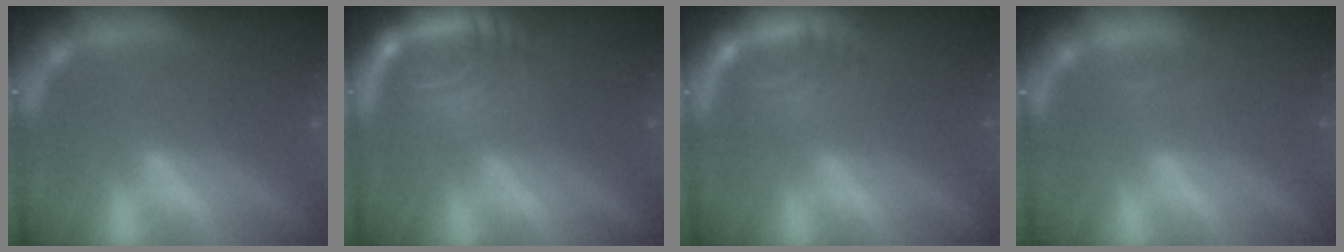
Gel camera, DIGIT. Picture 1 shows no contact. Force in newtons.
{"total": 7.1}
{"total": 4.0}
{"total": 0.9}